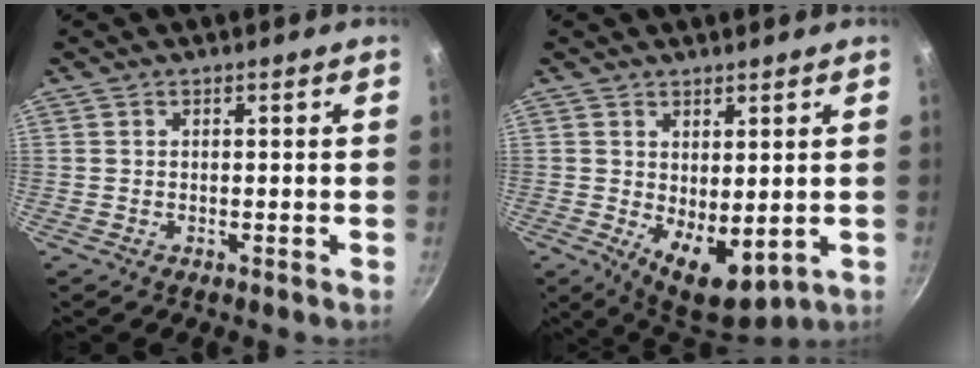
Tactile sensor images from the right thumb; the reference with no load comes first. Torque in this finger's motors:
{"motor_torque": [-0.45, 0.55, 0.68, 0.58, 0.07]}